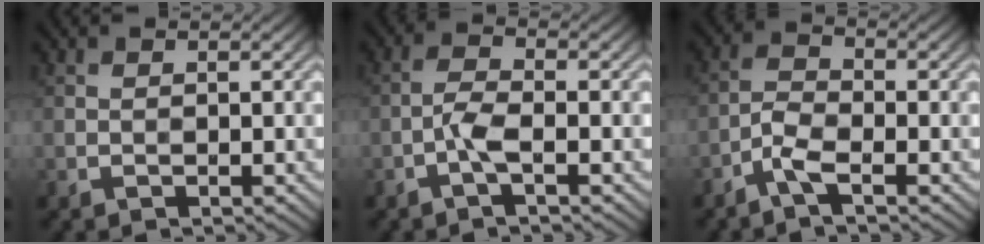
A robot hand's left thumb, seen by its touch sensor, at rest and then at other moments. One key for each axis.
{"total": 2.8, "fx": -1.2, "fy": 0.7, "fz": 2.5, "tx": -0.058, "ty": 0.006, "tz": -0.032}
{"total": 3.4, "fx": -2.2, "fy": 0.9, "fz": 2.4, "tx": -0.061, "ty": 0.001, "tz": -0.057}